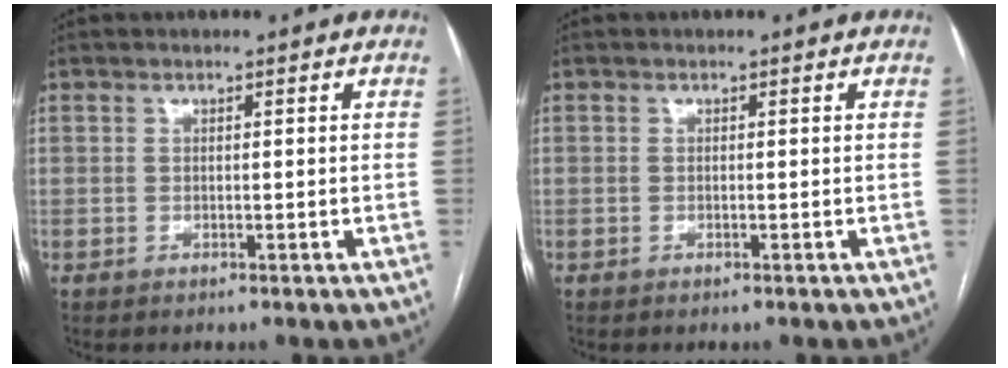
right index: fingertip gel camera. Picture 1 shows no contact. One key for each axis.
{"total": 0.0}